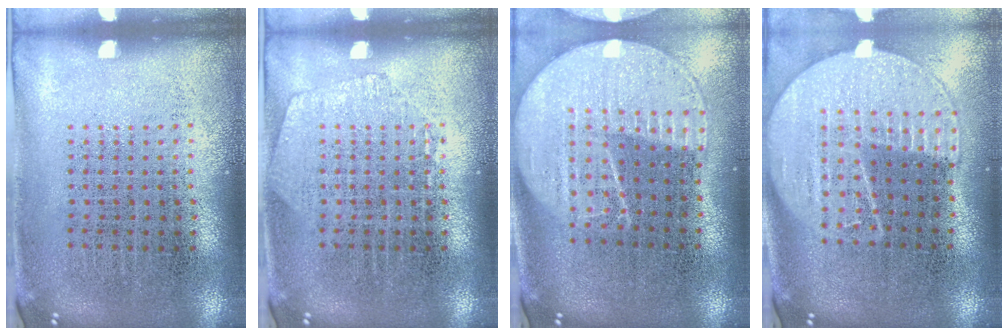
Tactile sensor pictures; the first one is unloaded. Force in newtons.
{"total": 1.0, "press": 1.0, "slide": 0.1}
{"total": 2.1, "press": 1.8, "slide": 1.1}
{"total": 2.1, "press": 1.8, "slide": 1.0}